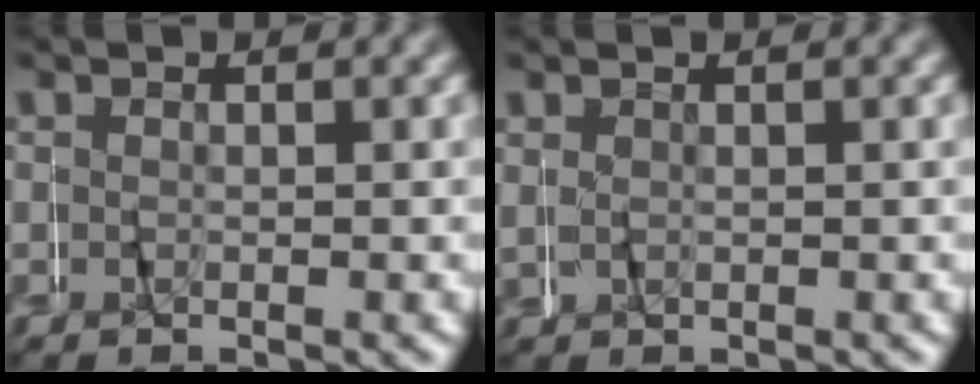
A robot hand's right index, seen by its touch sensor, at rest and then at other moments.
{"total": 0.7, "force": [0.7, 0.2, 0.0], "torque": [0.000, 0.005, 0.013]}